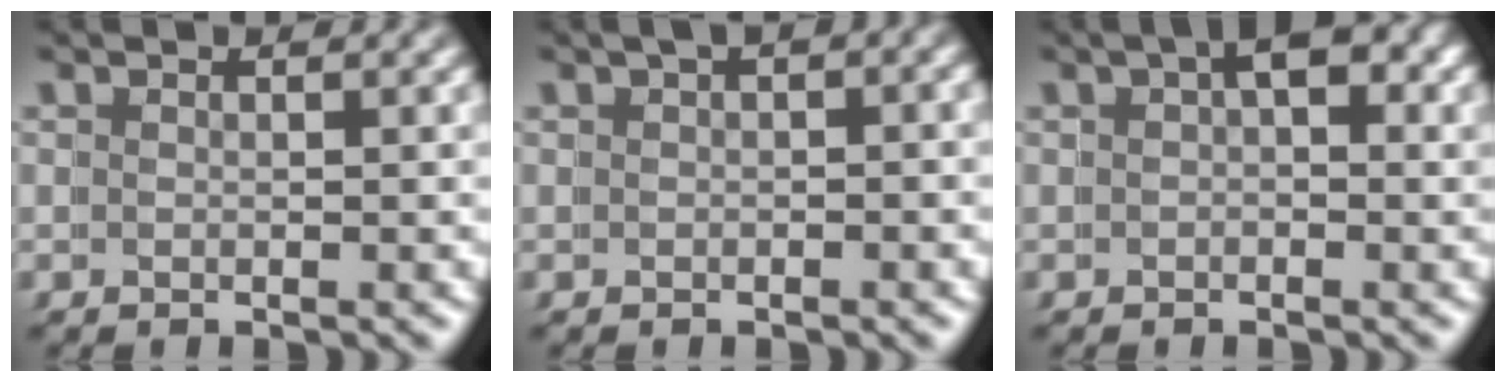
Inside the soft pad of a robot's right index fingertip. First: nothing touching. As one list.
[{"total": 1.4, "force": [0.4, 0.8, 1.1], "torque": [-0.002, 0.016, -0.004]}, {"total": 3.1, "force": [1.2, 1.4, 2.6], "torque": [-0.022, 0.011, 0.013]}]